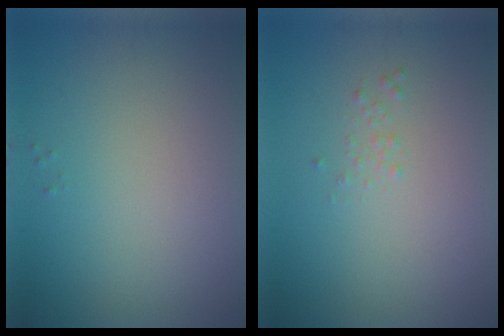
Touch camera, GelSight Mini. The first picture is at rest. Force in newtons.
{"total": 0.6, "press": 0.6, "slide": 0.0}